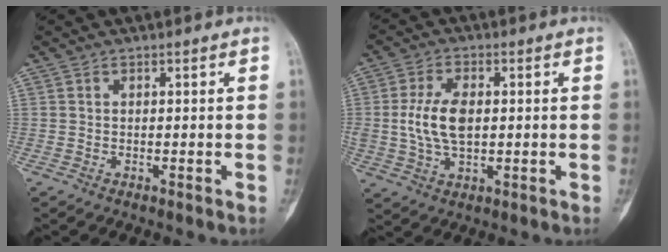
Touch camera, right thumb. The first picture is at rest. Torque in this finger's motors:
{"motor_torque": [0.25, 0.46, 0.87, -0.12, 0.22]}